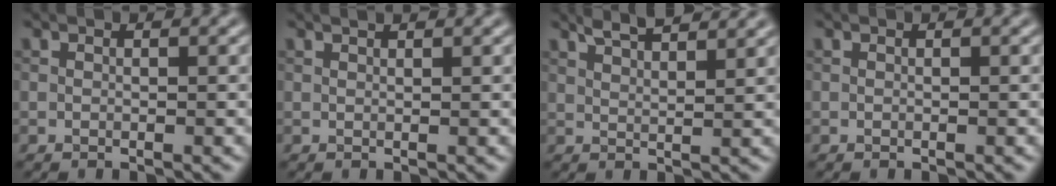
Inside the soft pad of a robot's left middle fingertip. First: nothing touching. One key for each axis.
{"total": 1.0, "fx": 0.8, "fy": 0.1, "fz": 0.5, "tx": -0.005, "ty": -0.002, "tz": 0.007}
{"total": 4.7, "fx": 3.7, "fy": 1.1, "fz": 2.6, "tx": -0.027, "ty": 0.018, "tz": 0.042}
{"total": 0.0}